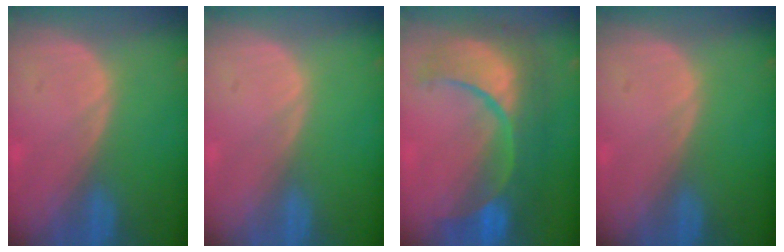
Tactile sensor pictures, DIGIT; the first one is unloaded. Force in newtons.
{"total": 0.0}
{"total": 12.1, "press": 12.0, "slide": 1.5}
{"total": 0.0}